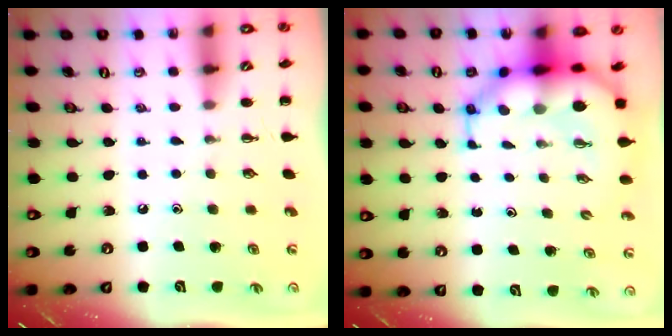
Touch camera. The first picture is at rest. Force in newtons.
{"total": 9.4, "press": 9.0, "slide": 2.6}